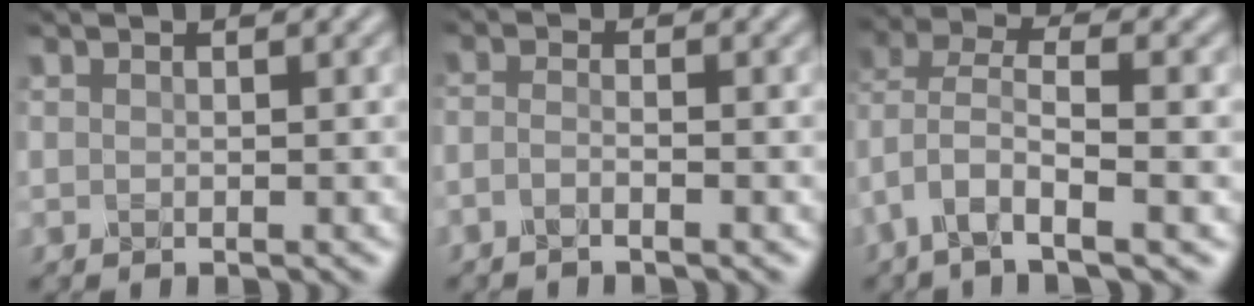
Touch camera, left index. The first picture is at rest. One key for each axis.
{"total": 1.6, "fx": -1.1, "fy": 0.4, "fz": 1.1, "tx": -0.021, "ty": -0.004, "tz": -0.029}
{"total": 5.9, "fx": -2.5, "fy": 2.3, "fz": 4.8, "tx": -0.096, "ty": 0.003, "tz": -0.057}